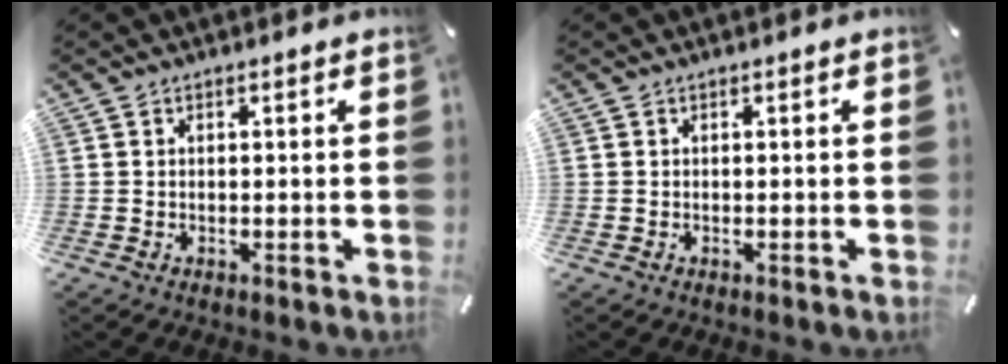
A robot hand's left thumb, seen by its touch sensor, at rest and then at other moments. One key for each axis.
{"total": 0.0}